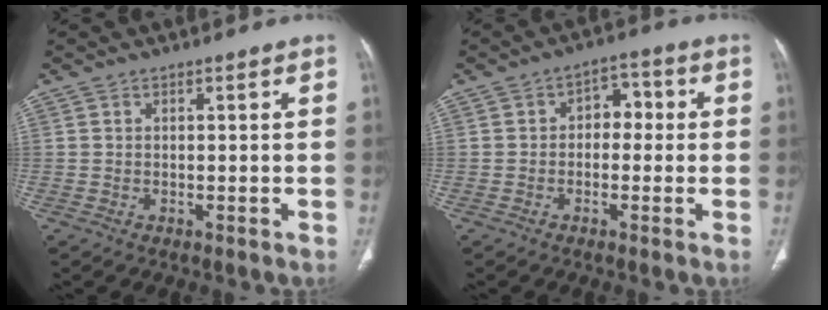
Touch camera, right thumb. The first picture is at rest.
{"total": 5.3, "force": [0.1, 3.8, 3.8], "torque": [-0.024, 0.022, -0.011]}